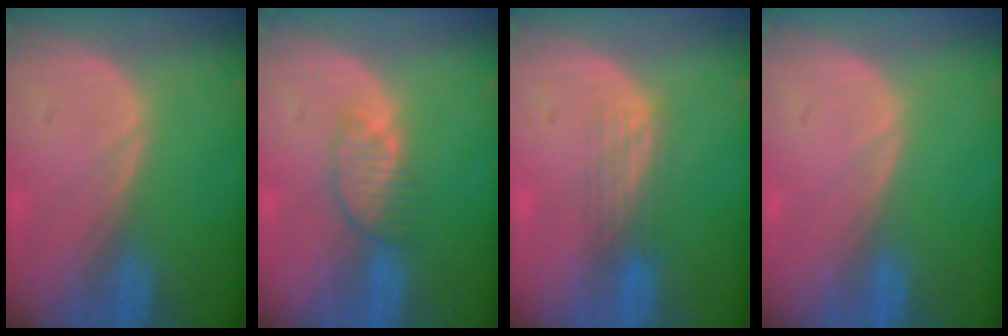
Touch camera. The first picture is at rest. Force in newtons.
{"total": 3.7, "press": 3.3, "slide": 1.6}
{"total": 2.9, "press": 2.7, "slide": 1.2}
{"total": 0.0}